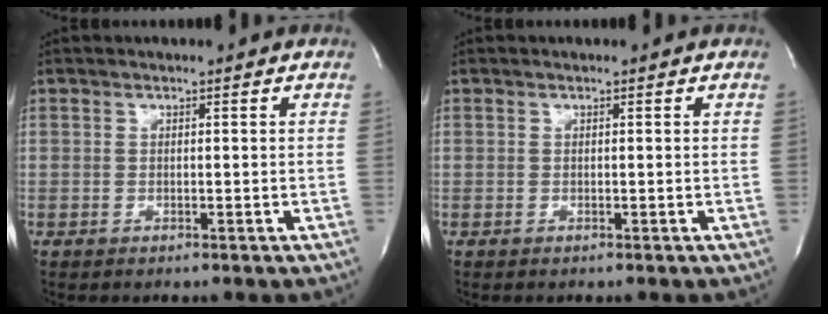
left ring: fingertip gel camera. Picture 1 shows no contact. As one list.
[{"total": 0.0}]